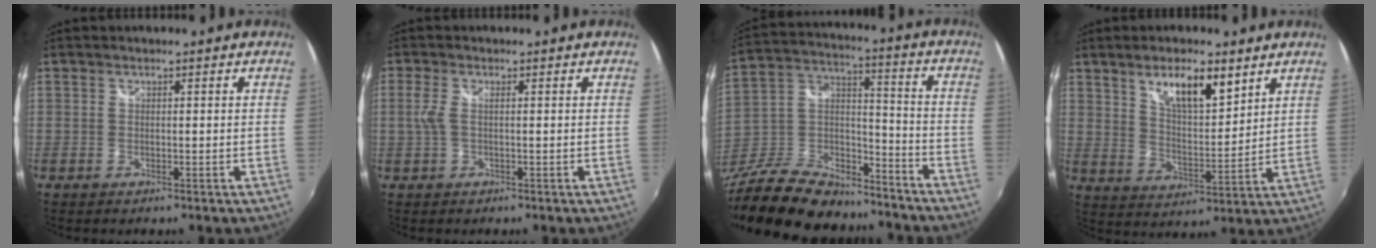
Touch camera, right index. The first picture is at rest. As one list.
[{"total": 2.1, "force": [0.0, 0.6, 2.0], "torque": [-0.047, 0.002, -0.001]}, {"total": 25.7, "force": [-19.2, 11.8, 12.2], "torque": [-0.277, 0.026, -0.310]}, {"total": 10.2, "force": [6.3, 3.2, 7.4], "torque": [-0.118, 0.000, 0.114]}]